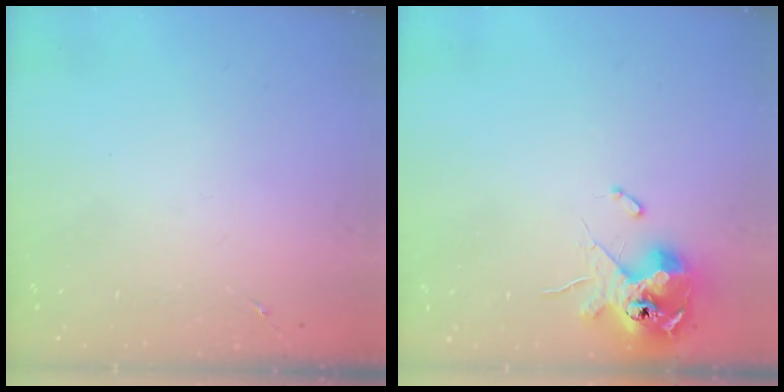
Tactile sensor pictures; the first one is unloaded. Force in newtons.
{"total": 11.6, "press": 11.4, "slide": 2.1}